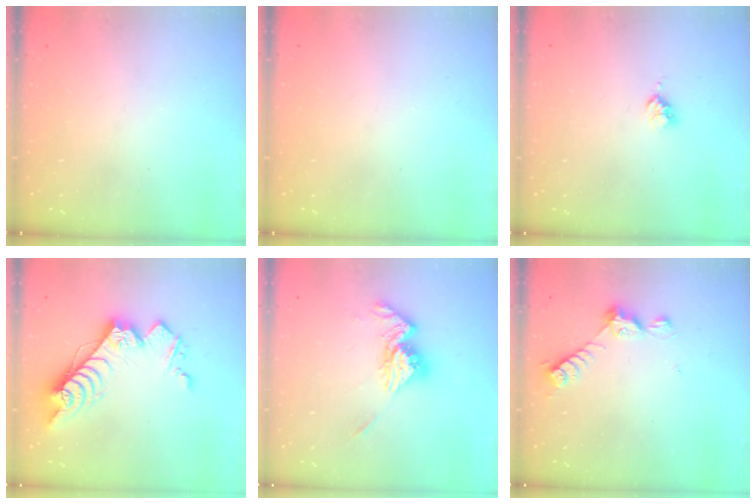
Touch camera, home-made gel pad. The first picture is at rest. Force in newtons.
{"total": 0.0}
{"total": 2.5, "press": 2.5, "slide": 0.3}
{"total": 14.6, "press": 14.5, "slide": 1.0}
{"total": 12.3, "press": 12.3, "slide": 1.3}
{"total": 6.5, "press": 6.5, "slide": 0.7}